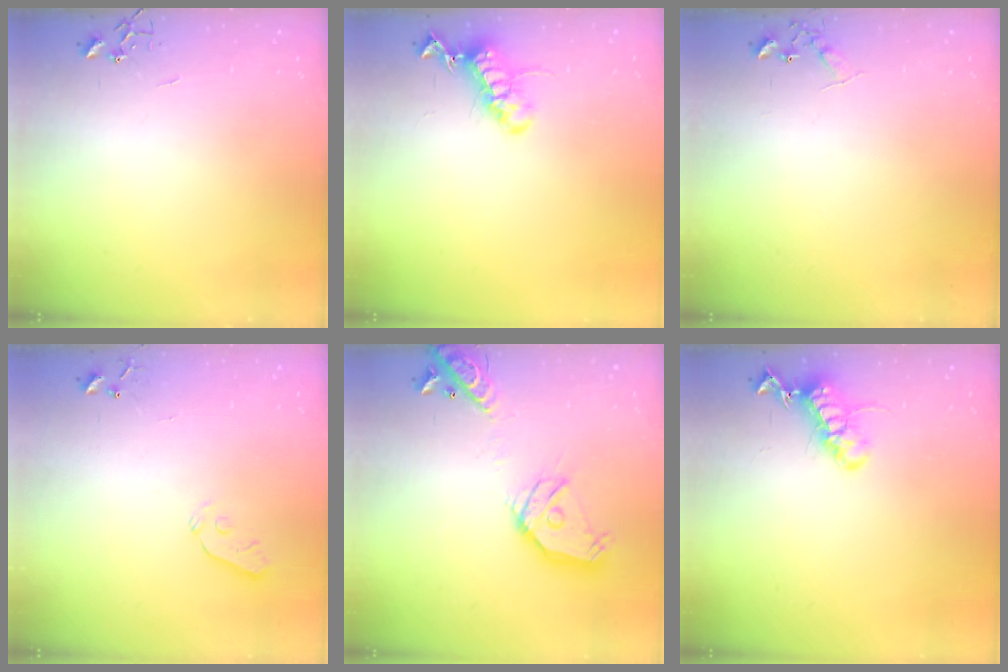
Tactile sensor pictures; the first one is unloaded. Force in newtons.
{"total": 13.8, "press": 13.8, "slide": 0.7}
{"total": 7.0, "press": 7.0, "slide": 0.8}
{"total": 3.8, "press": 3.7, "slide": 0.7}
{"total": 18.8, "press": 18.6, "slide": 3.0}
{"total": 13.8, "press": 13.8, "slide": 0.7}